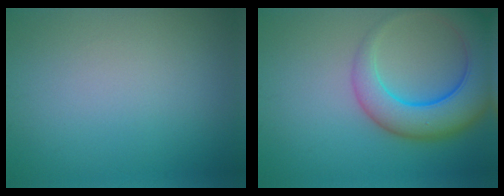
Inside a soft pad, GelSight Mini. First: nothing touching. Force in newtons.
{"total": 8.4, "press": 8.4, "slide": 0.5}